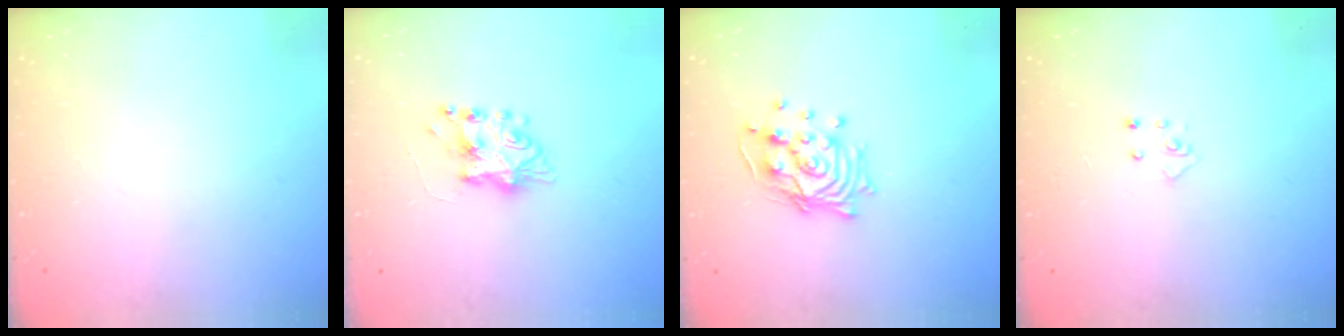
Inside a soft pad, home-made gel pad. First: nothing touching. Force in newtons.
{"total": 7.9, "press": 7.8, "slide": 1.0}
{"total": 12.8, "press": 12.8, "slide": 1.3}
{"total": 4.2, "press": 4.2, "slide": 0.3}